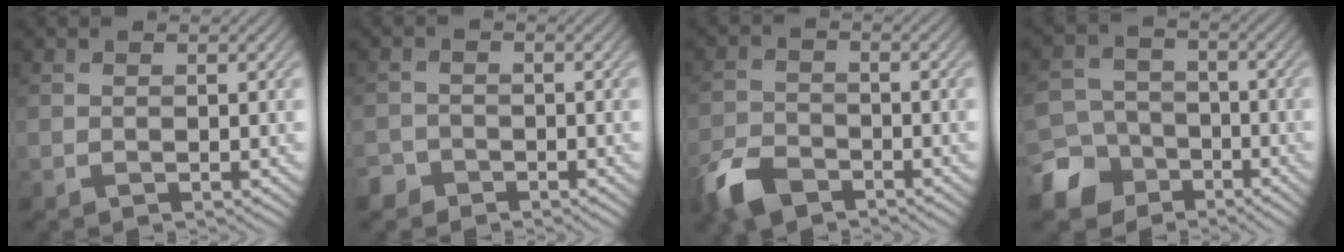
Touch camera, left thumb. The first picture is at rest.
{"total": 2.5, "force": [-1.8, 1.7, 0.1], "torque": [0.000, 0.002, -0.040]}
{"total": 6.4, "force": [-4.7, 3.0, 3.1], "torque": [-0.073, -0.009, -0.101]}
{"total": 8.6, "force": [-5.3, 6.2, 2.6], "torque": [-0.069, -0.019, -0.112]}